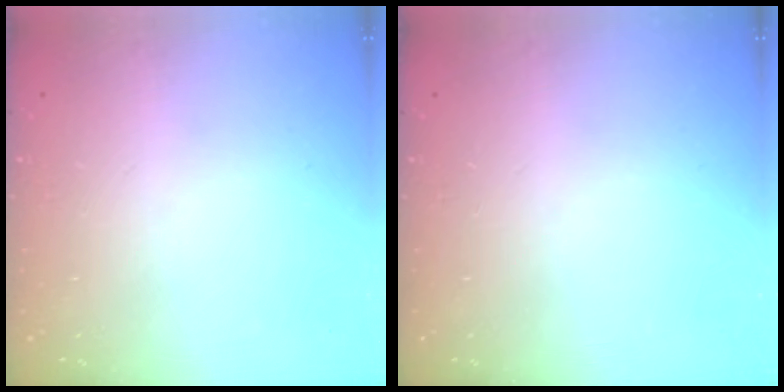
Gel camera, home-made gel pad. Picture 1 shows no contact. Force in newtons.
{"total": 0.0}